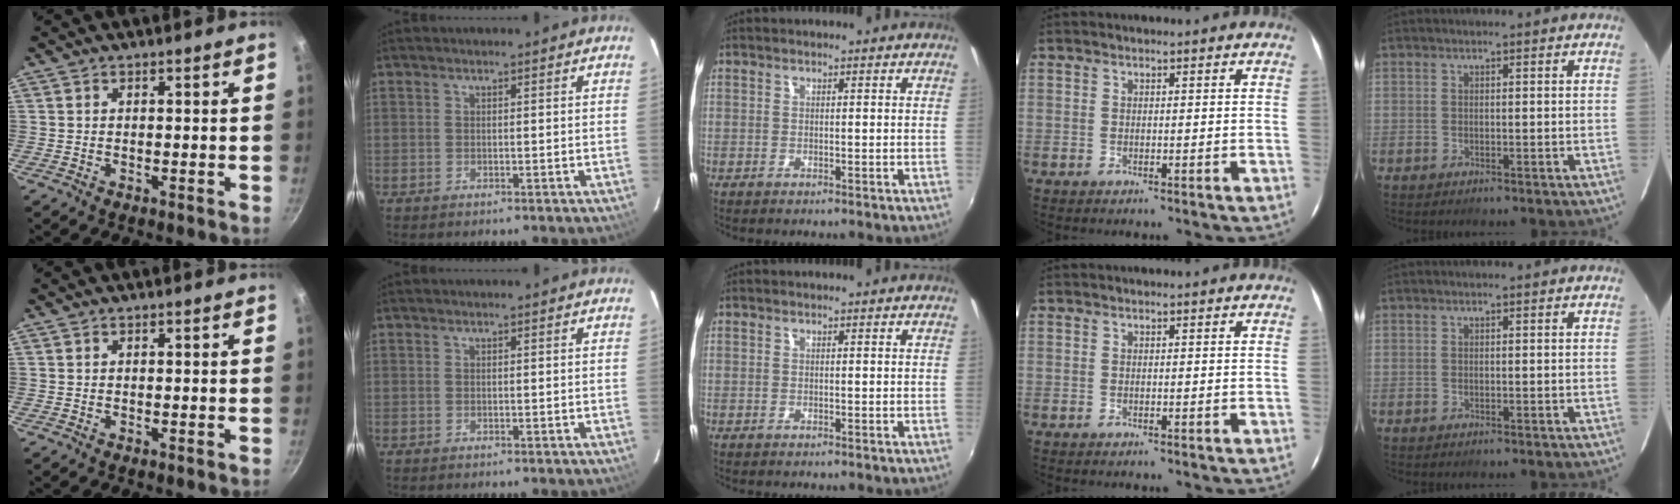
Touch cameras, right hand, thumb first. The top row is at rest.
{}